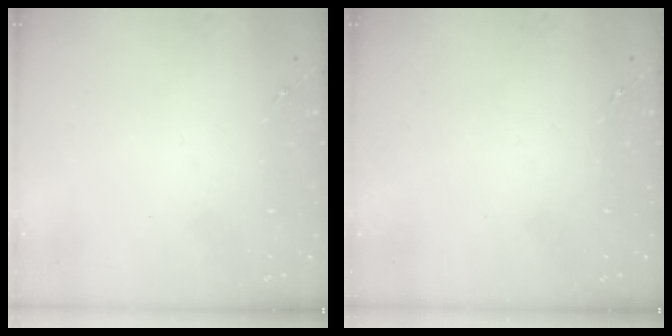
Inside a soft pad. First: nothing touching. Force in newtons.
{"total": 0.0}